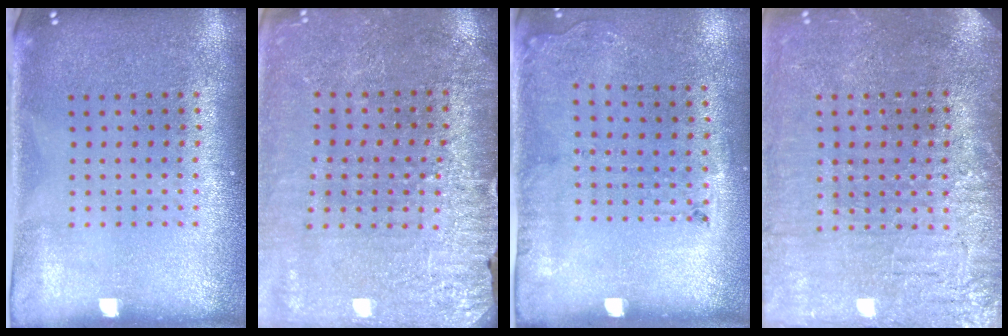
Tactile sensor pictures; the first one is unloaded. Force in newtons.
{"total": 2.9, "press": 2.9, "slide": 0.2}
{"total": 1.8, "press": 1.2, "slide": 1.3}
{"total": 3.8, "press": 3.5, "slide": 1.6}